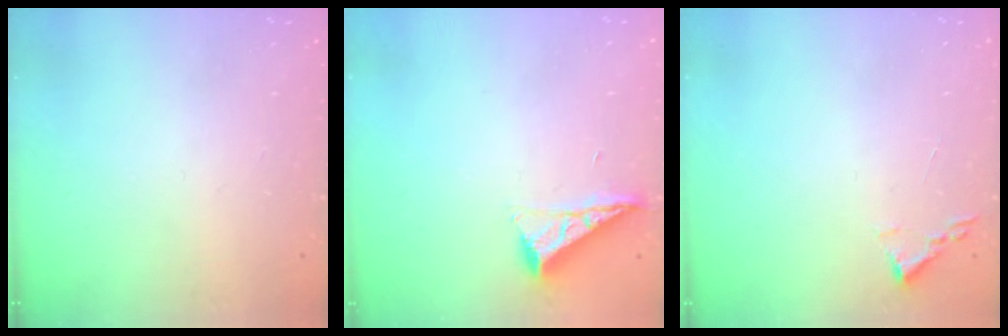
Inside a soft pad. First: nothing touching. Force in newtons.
{"total": 7.1, "press": 7.1, "slide": 0.5}
{"total": 1.8, "press": 1.7, "slide": 0.2}